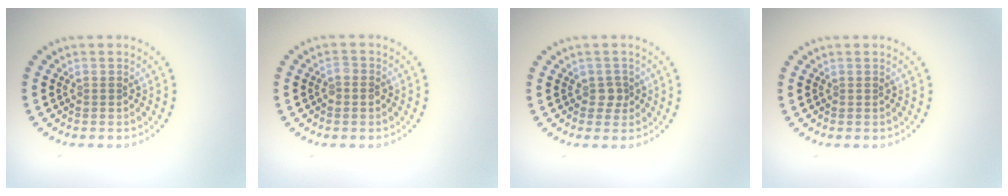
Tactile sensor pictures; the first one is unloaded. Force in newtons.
{"total": 1.2, "press": 1.1, "slide": 0.2}
{"total": 1.3, "press": 1.1, "slide": 0.8}
{"total": 0.0}